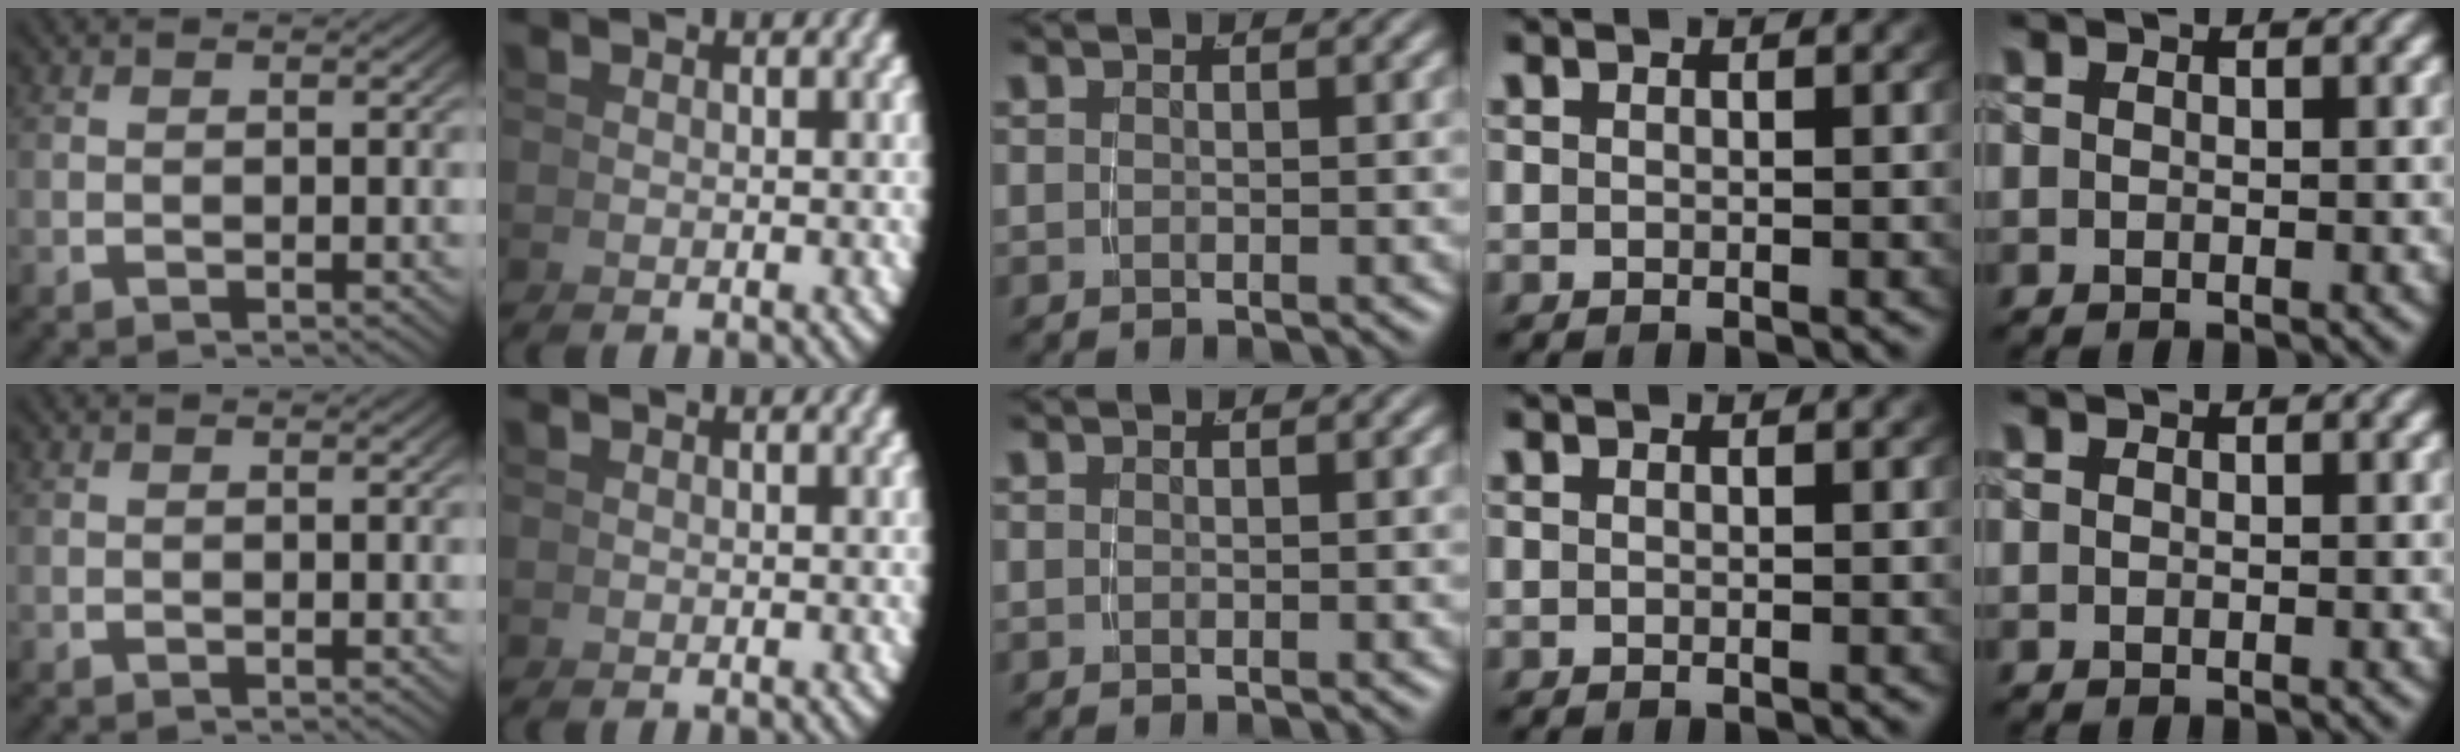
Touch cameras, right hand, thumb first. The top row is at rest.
{}